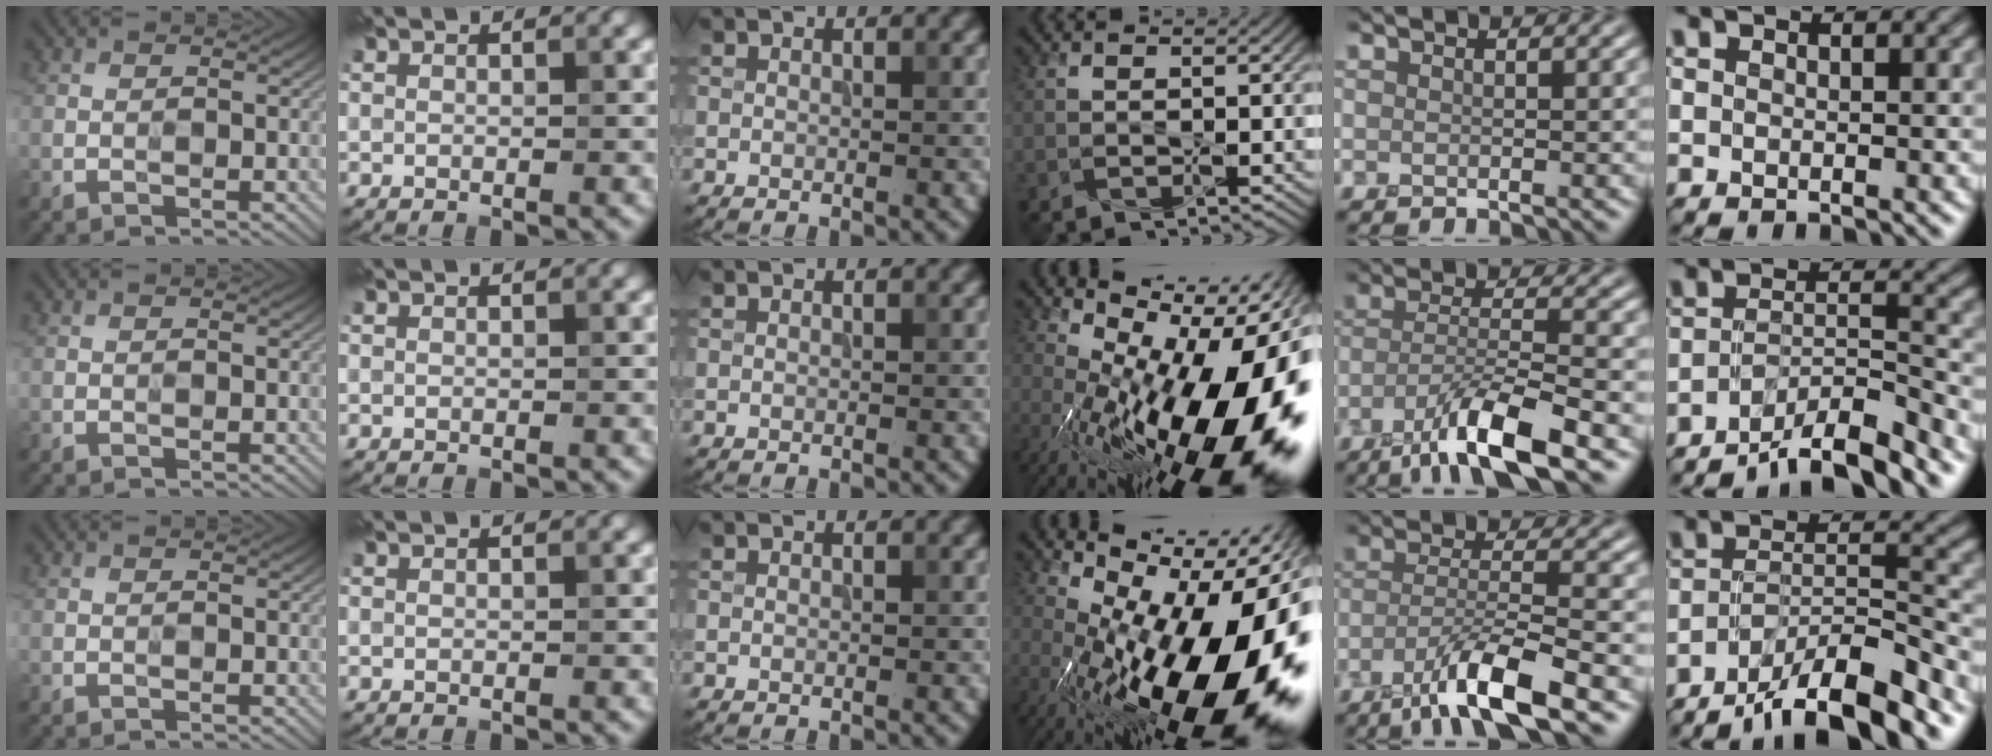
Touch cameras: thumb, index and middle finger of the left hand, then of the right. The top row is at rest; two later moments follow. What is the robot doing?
{"motion": "press", "object": "grip strengthener"}